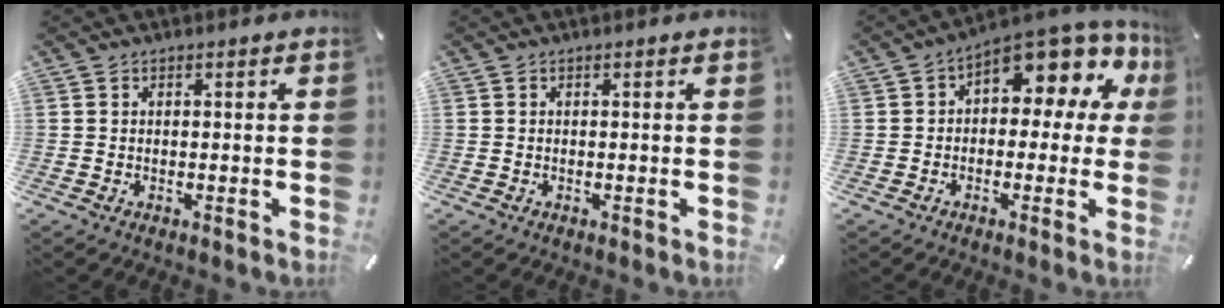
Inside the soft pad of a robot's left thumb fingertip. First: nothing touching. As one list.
[{"total": 0.0}, {"total": 8.9, "force": [4.6, 4.7, 5.9], "torque": [-0.079, -0.047, 0.080]}]